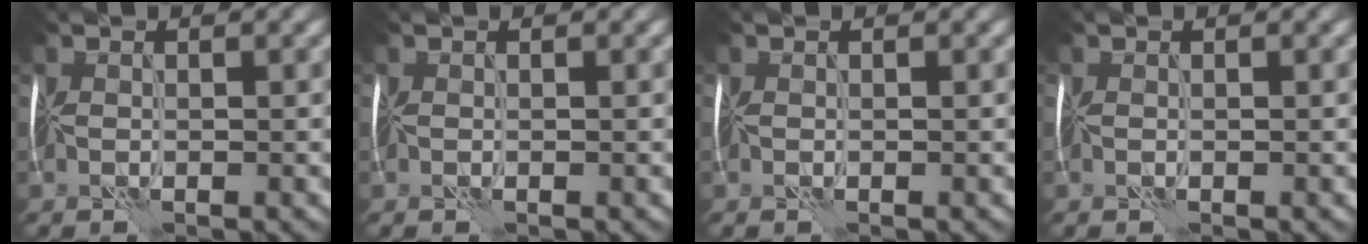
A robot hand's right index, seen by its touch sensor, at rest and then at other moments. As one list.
[{"total": 0.0}, {"total": 0.0}, {"total": 0.0}]